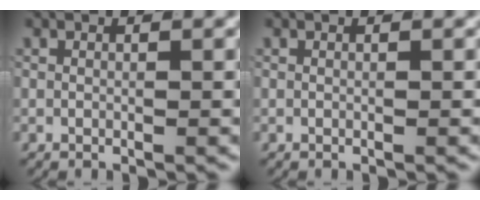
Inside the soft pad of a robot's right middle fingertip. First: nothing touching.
{"total": 0.0}